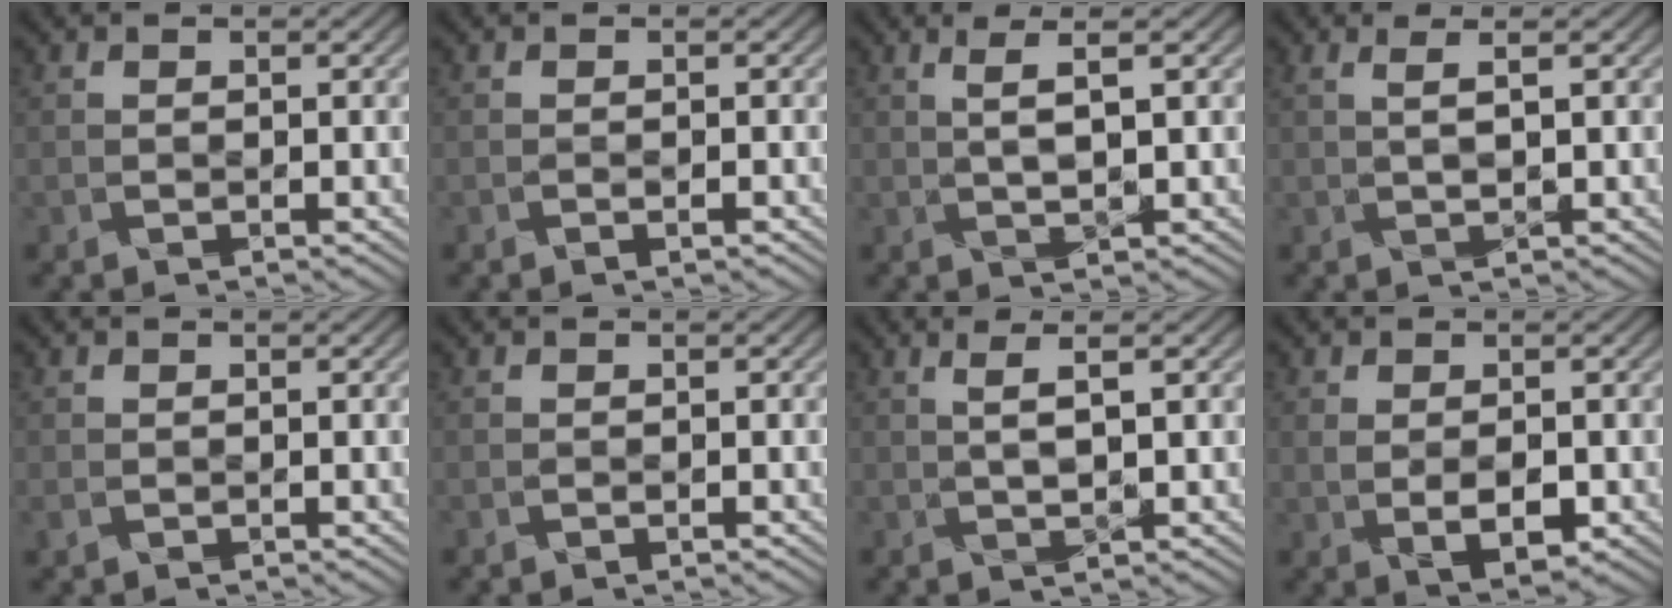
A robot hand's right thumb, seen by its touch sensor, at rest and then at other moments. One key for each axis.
{"total": 0.9, "fx": -0.7, "fy": 0.0, "fz": 0.5, "tx": -0.002, "ty": 0.001, "tz": -0.009}
{"total": 2.4, "fx": 0.7, "fy": -1.2, "fz": 1.9, "tx": -0.059, "ty": 0.001, "tz": 0.031}
{"total": 1.8, "fx": 0.7, "fy": -0.5, "fz": 1.6, "tx": -0.053, "ty": 0.002, "tz": 0.030}
{"total": 1.1, "fx": -0.5, "fy": 0.8, "fz": 0.5, "tx": -0.024, "ty": 0.001, "tz": -0.002}
{"total": 0.0}
{"total": 2.1, "fx": 0.6, "fy": -1.1, "fz": 1.6, "tx": -0.055, "ty": 0.002, "tz": 0.029}
{"total": 4.5, "fx": -0.3, "fy": 2.7, "fz": 3.6, "tx": -0.079, "ty": -0.009, "tz": 0.006}